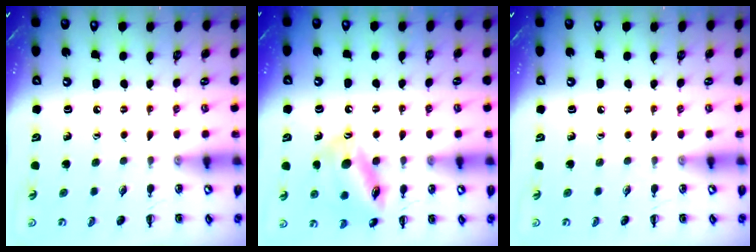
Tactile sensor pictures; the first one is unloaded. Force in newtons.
{"total": 15.5, "press": 15.3, "slide": 2.0}
{"total": 0.0}